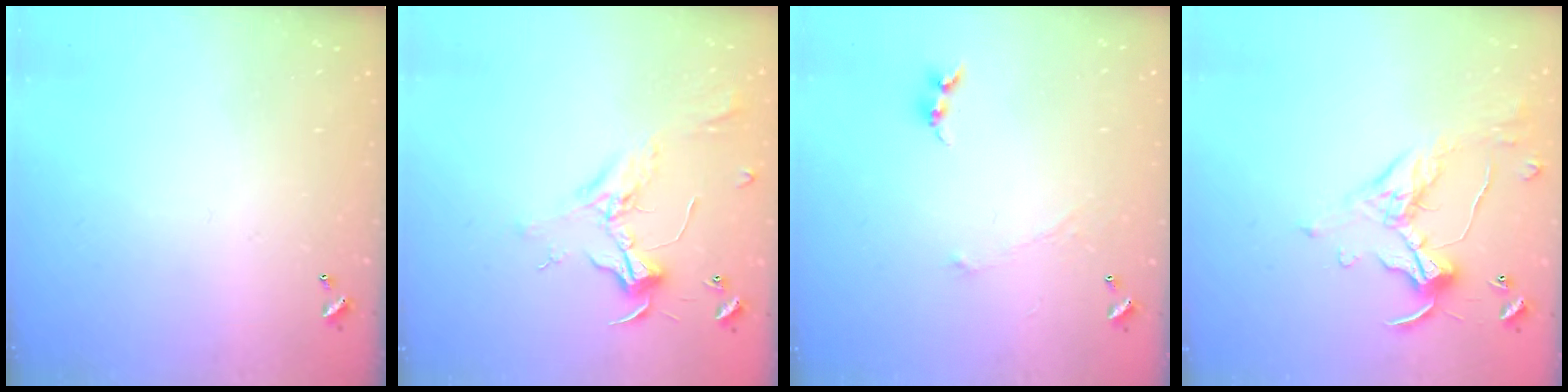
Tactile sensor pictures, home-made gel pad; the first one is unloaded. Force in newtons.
{"total": 2.3, "press": 2.2, "slide": 0.7}
{"total": 0.0}
{"total": 1.1, "press": 1.1, "slide": 0.1}